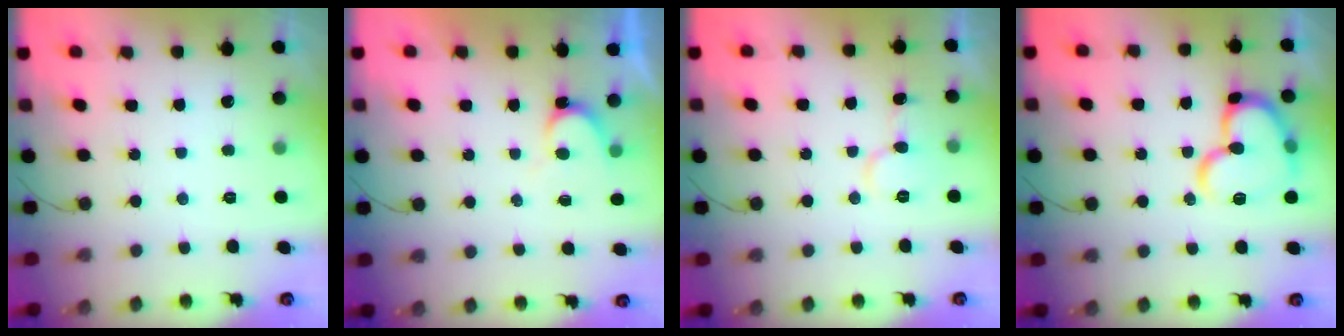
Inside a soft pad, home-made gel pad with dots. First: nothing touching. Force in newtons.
{"total": 5.4, "press": 5.3, "slide": 0.4}
{"total": 8.5, "press": 8.5, "slide": 0.7}
{"total": 16.0, "press": 15.9, "slide": 1.3}